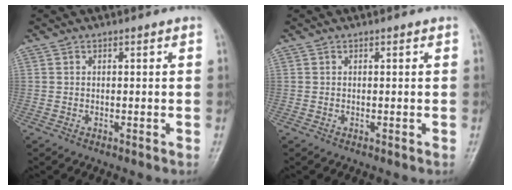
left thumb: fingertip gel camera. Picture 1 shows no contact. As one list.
[{"total": 0.0}]